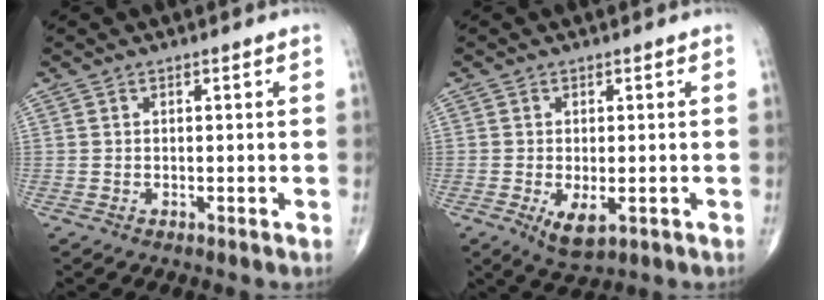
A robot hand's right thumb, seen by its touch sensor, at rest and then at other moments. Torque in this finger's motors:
{"motor_torque": [-0.08, 0.59, 0.29, 0.25, 0.11]}